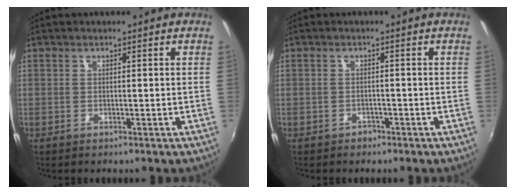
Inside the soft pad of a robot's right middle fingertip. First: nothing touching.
{"total": 1.6, "force": [-1.1, 1.1, 0.2], "torque": [-0.007, 0.000, -0.016]}